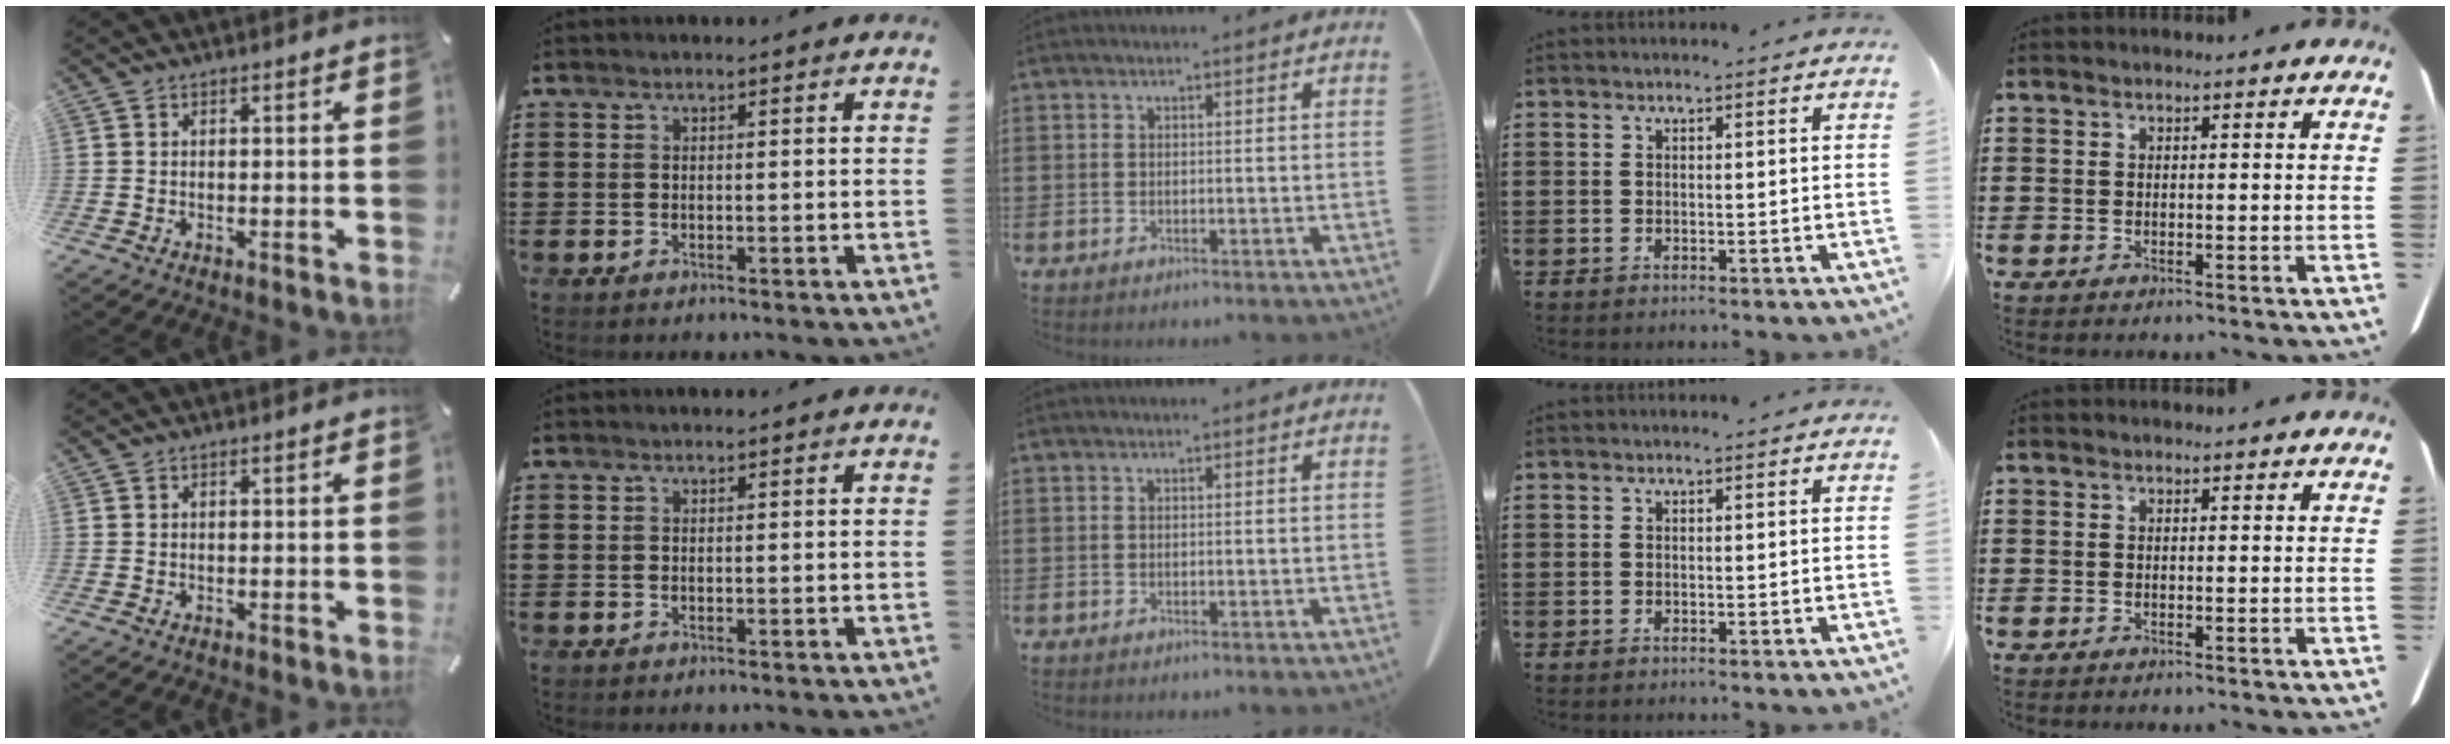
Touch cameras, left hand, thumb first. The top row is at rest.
{}